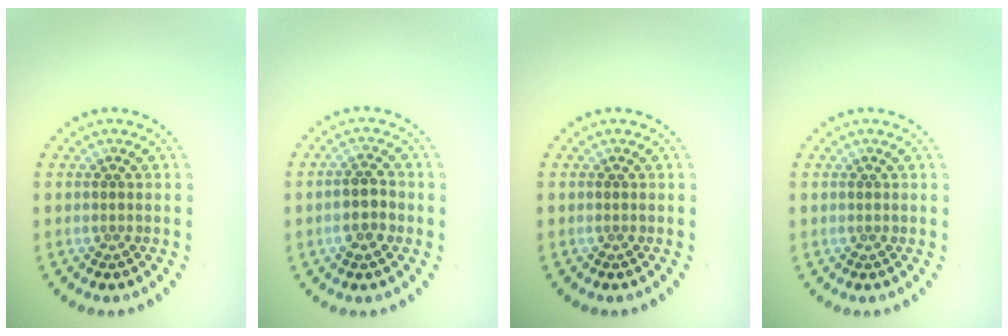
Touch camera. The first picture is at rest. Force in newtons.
{"total": 2.5, "press": 2.5, "slide": 0.4}
{"total": 0.0}
{"total": 0.0}